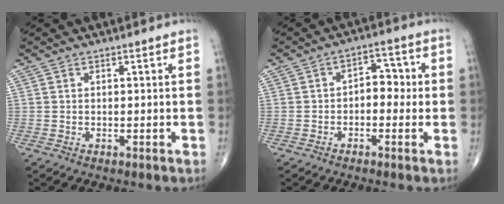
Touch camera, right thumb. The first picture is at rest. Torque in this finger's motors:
{"motor_torque": [0.05, 0.17, 0.51, -0.03, 0.01]}